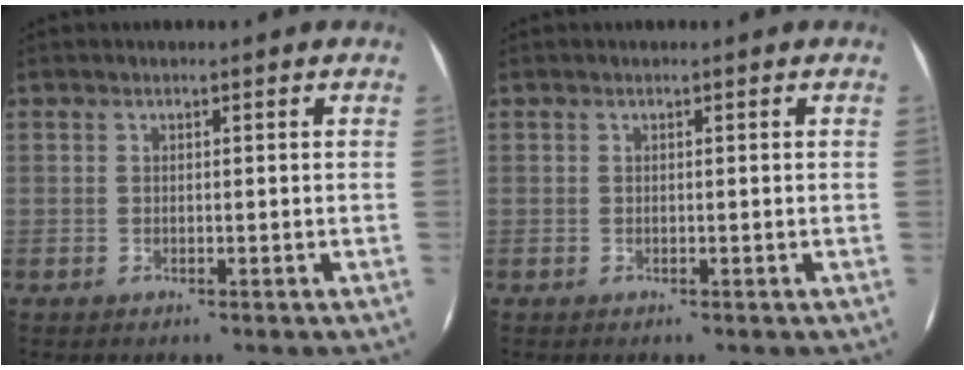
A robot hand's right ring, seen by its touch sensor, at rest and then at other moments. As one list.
[{"total": 0.0}]